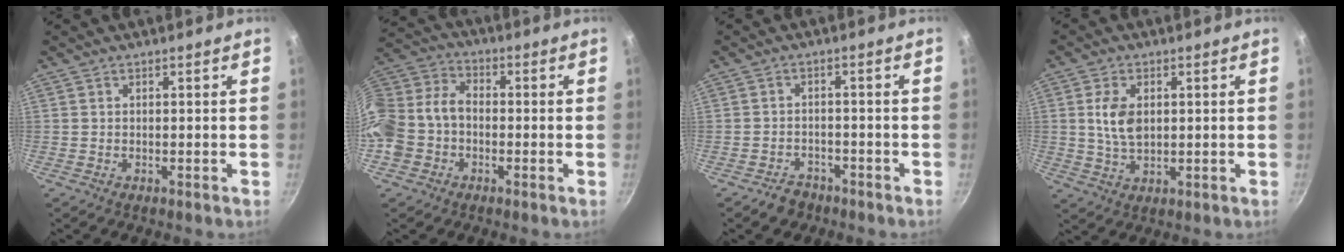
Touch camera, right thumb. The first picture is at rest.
{"total": 13.8, "force": [-3.3, 10.6, 8.2], "torque": [-0.163, 0.050, -0.078]}
{"total": 3.7, "force": [-2.7, 2.4, 0.7], "torque": [0.001, 0.030, -0.036]}
{"total": 6.6, "force": [1.1, 4.1, 5.1], "torque": [-0.092, -0.005, 0.023]}